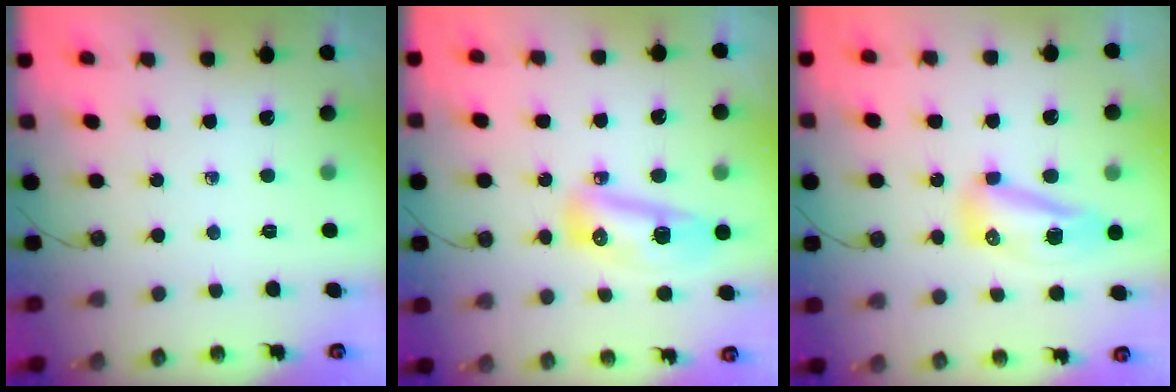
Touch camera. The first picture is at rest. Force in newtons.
{"total": 10.0, "press": 9.9, "slide": 1.2}
{"total": 8.9, "press": 8.8, "slide": 1.2}